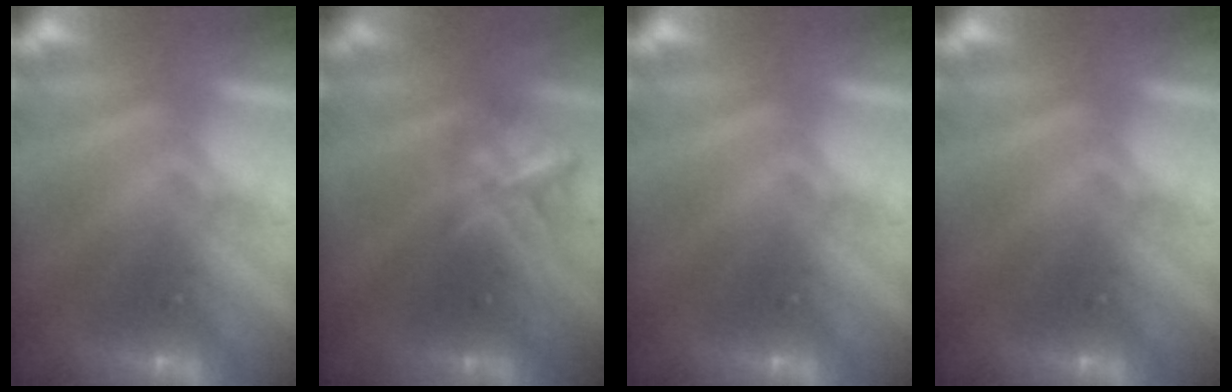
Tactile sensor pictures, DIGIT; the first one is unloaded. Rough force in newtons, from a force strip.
{"total": 2.9}
{"total": 0.0}
{"total": 0.0}